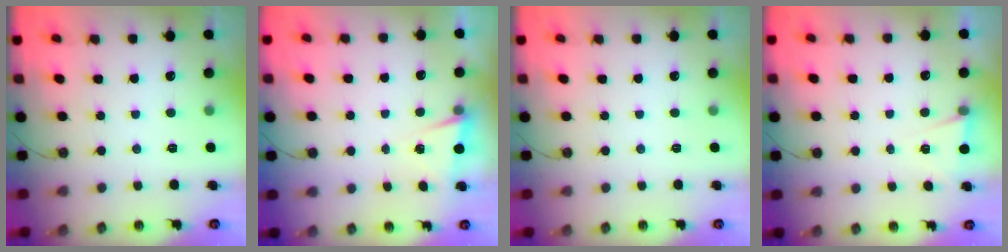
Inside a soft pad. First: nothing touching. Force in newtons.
{"total": 2.7, "press": 1.5, "slide": 2.2}
{"total": 0.0}
{"total": 4.7, "press": 1.7, "slide": 4.4}